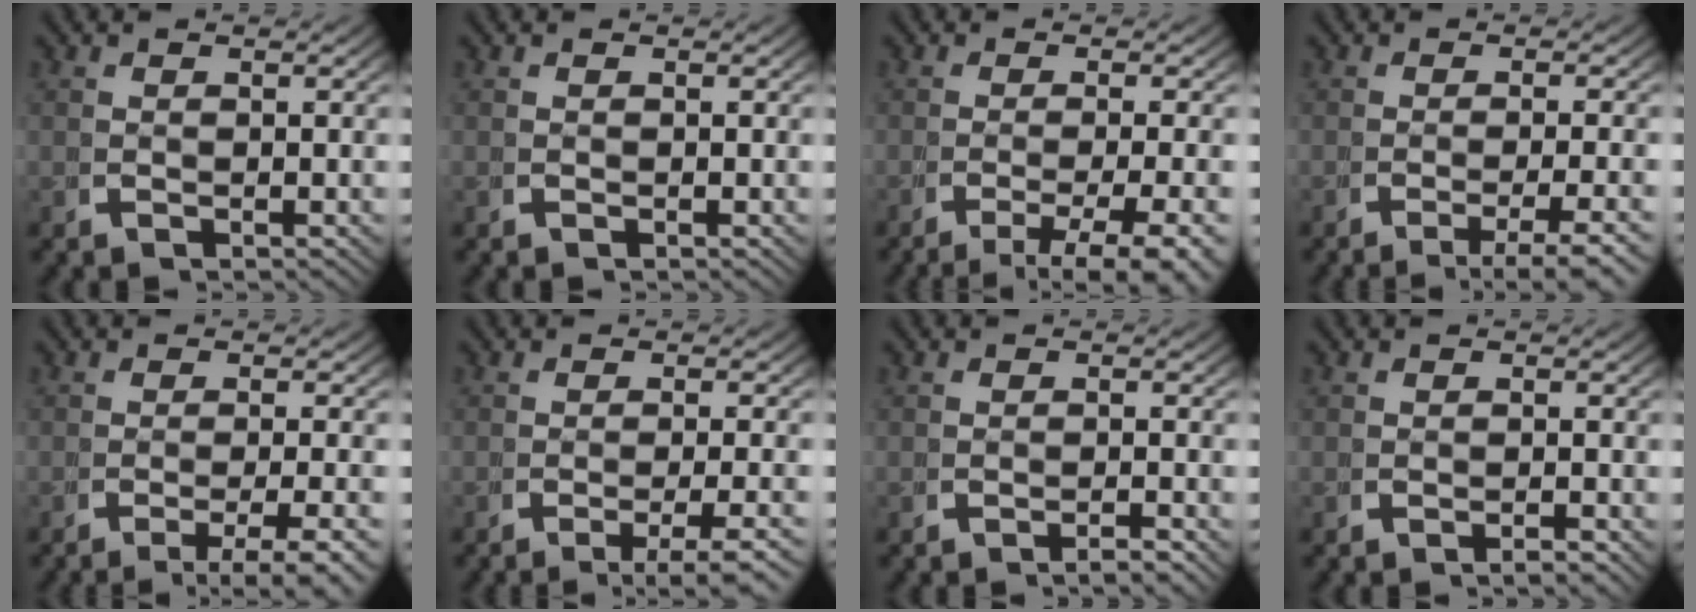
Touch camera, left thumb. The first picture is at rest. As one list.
[{"total": 0.0}, {"total": 6.2, "force": [-3.8, 2.3, 4.4], "torque": [-0.071, -0.024, -0.047]}, {"total": 4.7, "force": [-3.2, 1.2, 3.3], "torque": [-0.055, -0.010, -0.045]}, {"total": 5.2, "force": [-3.6, 1.4, 3.5], "torque": [-0.057, -0.012, -0.049]}, {"total": 4.2, "force": [-2.7, 0.9, 3.1], "torque": [-0.051, -0.007, -0.039]}, {"total": 1.3, "force": [-1.0, -0.1, 0.8], "torque": [-0.011, 0.005, -0.020]}, {"total": 0.9, "force": [-0.7, -0.1, 0.6], "torque": [-0.007, 0.004, -0.015]}]